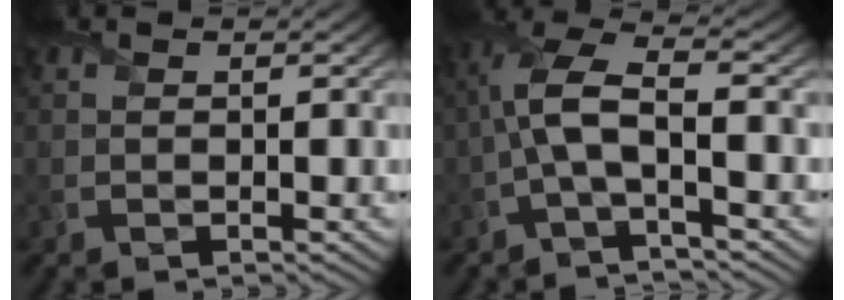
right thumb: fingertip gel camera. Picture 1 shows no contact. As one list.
[{"total": 6.9, "force": [-1.3, 2.2, 6.4], "torque": [-0.150, 0.016, -0.039]}]